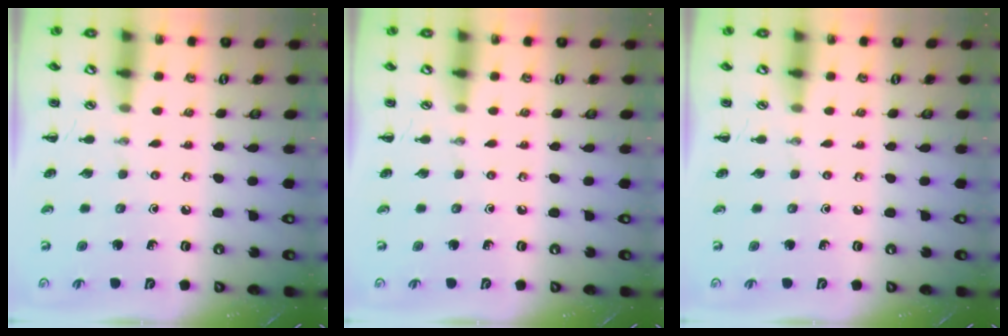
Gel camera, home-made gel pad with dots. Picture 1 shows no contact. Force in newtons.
{"total": 0.0}
{"total": 0.0}